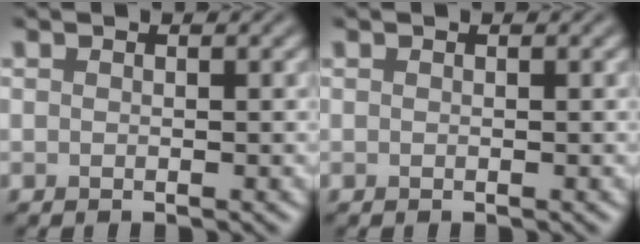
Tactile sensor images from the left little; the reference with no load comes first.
{"total": 0.0}